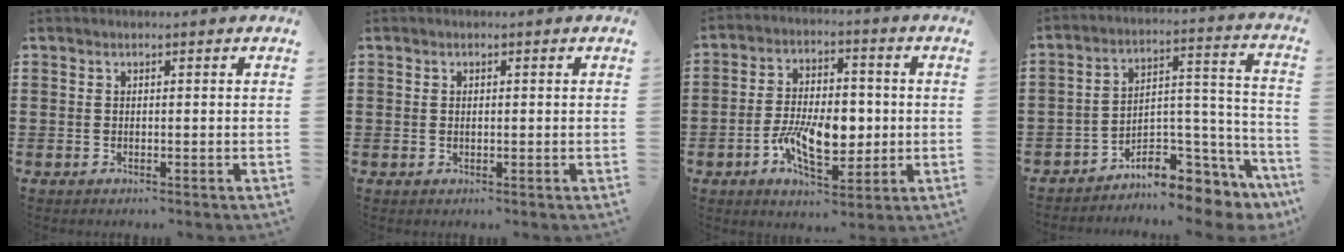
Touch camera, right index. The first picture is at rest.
{"total": 0.7, "force": [0.1, 0.4, 0.6], "torque": [-0.013, 0.001, 0.001]}
{"total": 10.1, "force": [-1.9, 5.4, 8.3], "torque": [-0.160, 0.001, -0.040]}
{"total": 7.7, "force": [-6.1, 3.6, 3.0], "torque": [-0.045, 0.011, -0.110]}